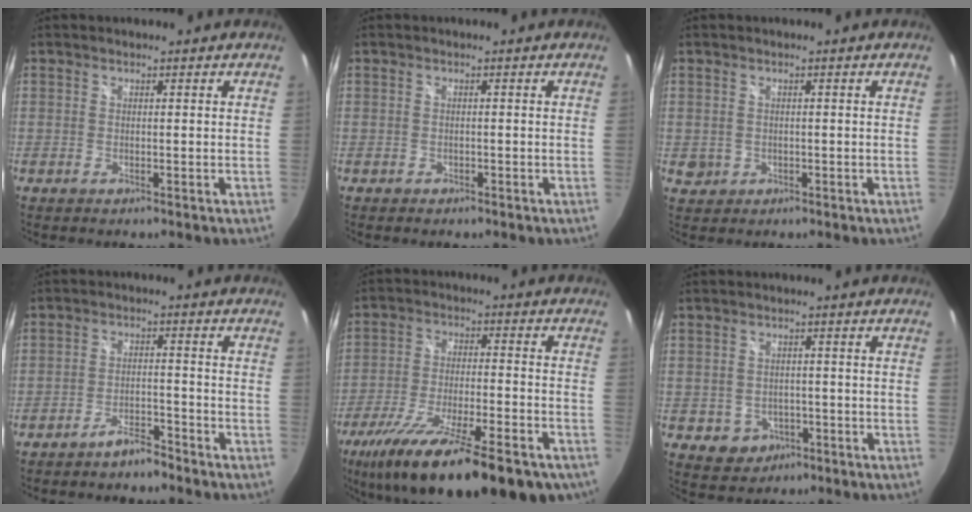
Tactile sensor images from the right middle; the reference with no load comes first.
{"total": 1.1, "force": [-0.8, 0.8, 0.2], "torque": [-0.008, -0.002, -0.011]}
{"total": 2.3, "force": [-0.2, 2.2, 0.6], "torque": [-0.012, -0.001, 0.001]}
{"total": 4.2, "force": [-3.9, 0.8, 1.4], "torque": [-0.042, 0.006, -0.062]}
{"total": 26.2, "force": [-18.5, 7.2, 17.1], "torque": [-0.305, -0.067, -0.278]}
{"total": 4.8, "force": [-1.8, 4.3, 1.2], "torque": [-0.036, 0.005, -0.016]}